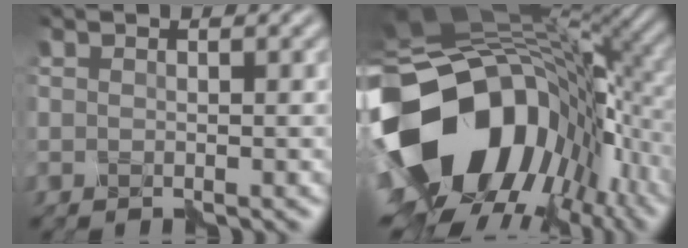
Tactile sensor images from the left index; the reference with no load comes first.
{"total": 19.6, "force": [-3.2, 14.3, 13.0], "torque": [-0.264, -0.032, -0.024]}